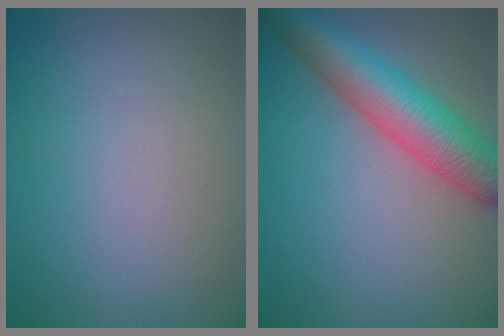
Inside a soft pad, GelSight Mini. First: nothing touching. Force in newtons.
{"total": 7.5, "press": 7.5, "slide": 0.3}